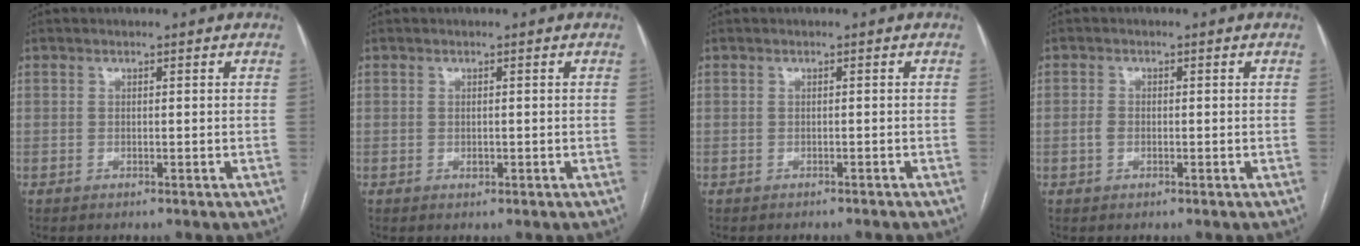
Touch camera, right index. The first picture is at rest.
{"total": 0.7, "force": [-0.2, 0.5, 0.5], "torque": [-0.008, 0.000, 0.000]}
{"total": 1.9, "force": [-1.9, 0.2, 0.5], "torque": [-0.011, -0.002, -0.023]}
{"total": 1.3, "force": [-0.3, 1.0, 0.8], "torque": [-0.015, 0.003, -0.003]}